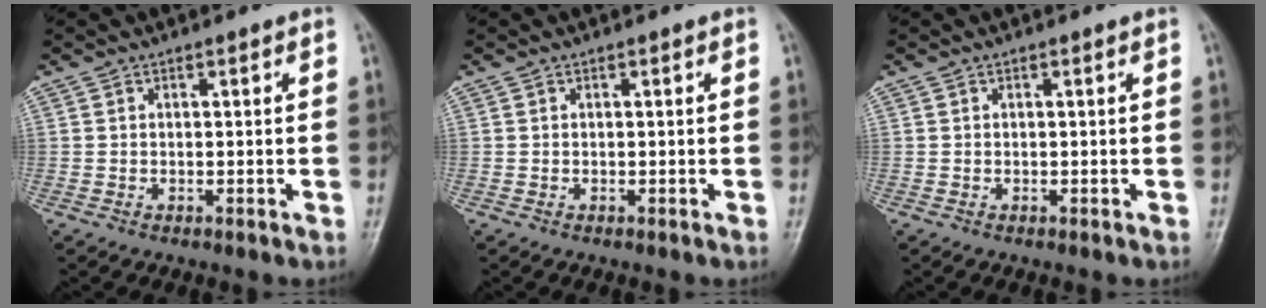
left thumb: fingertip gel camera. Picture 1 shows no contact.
{"total": 0.0}
{"total": 0.0}